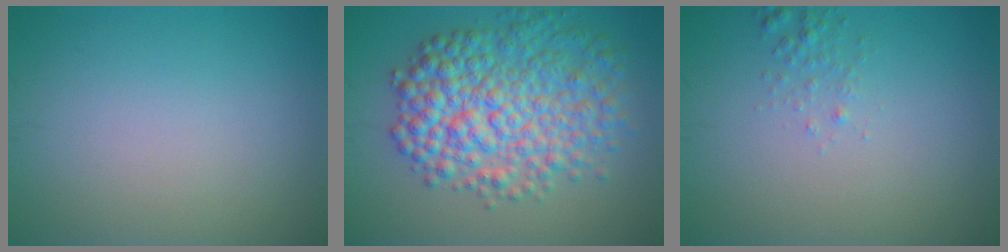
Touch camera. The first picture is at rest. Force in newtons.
{"total": 8.5, "press": 8.5, "slide": 0.1}
{"total": 0.9, "press": 0.9, "slide": 0.1}